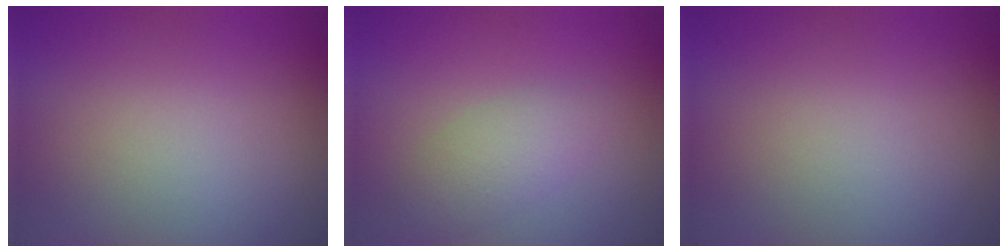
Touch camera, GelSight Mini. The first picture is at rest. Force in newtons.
{"total": 2.4, "press": 2.4, "slide": 0.2}
{"total": 0.0}